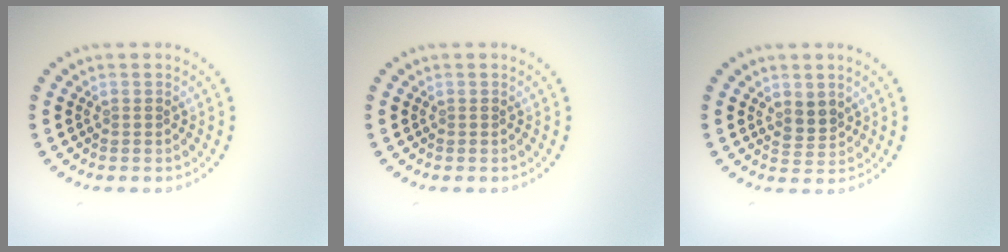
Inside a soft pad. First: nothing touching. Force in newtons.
{"total": 0.0}
{"total": 1.9, "press": 1.5, "slide": 1.1}